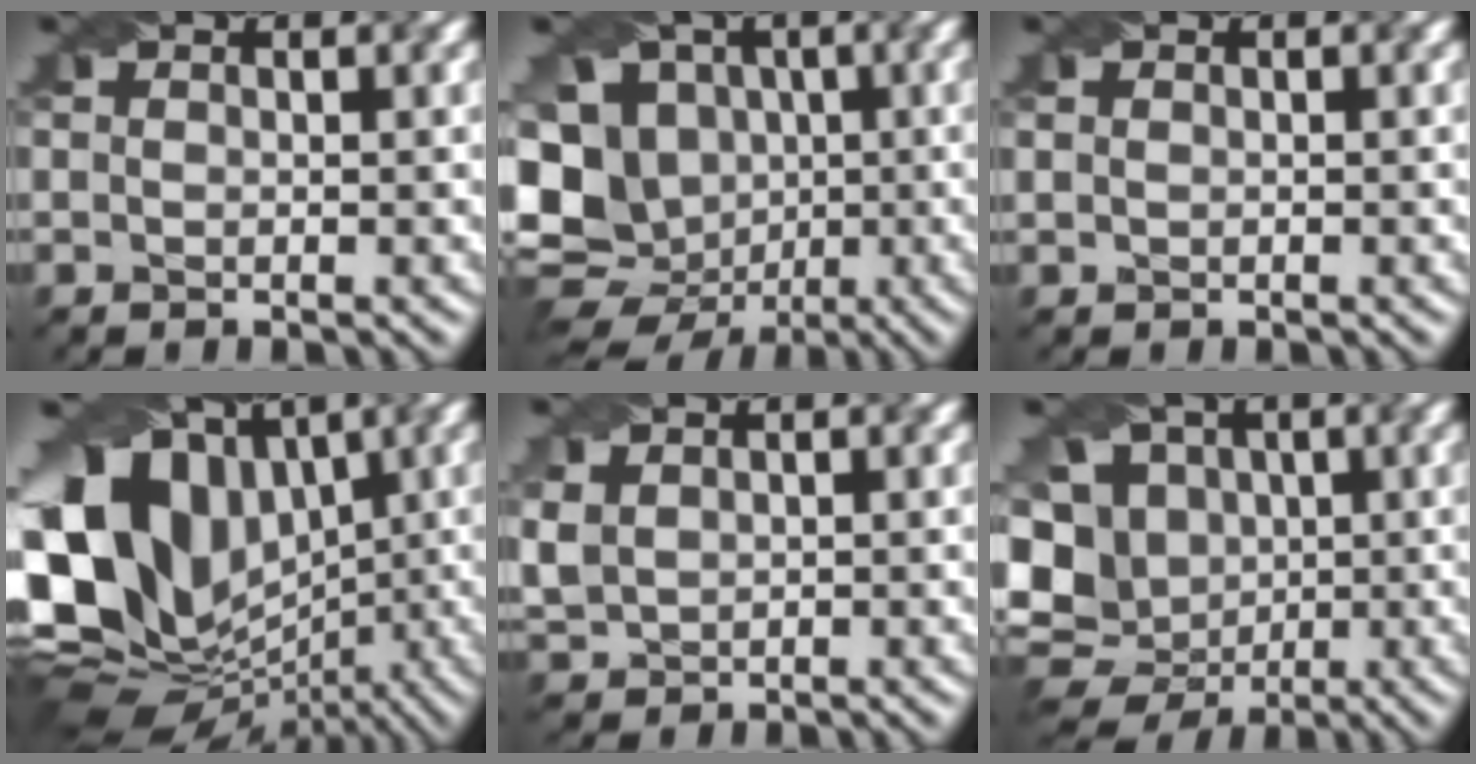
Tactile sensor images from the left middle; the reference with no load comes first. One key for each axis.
{"total": 16.0, "fx": -2.8, "fy": 13.9, "fz": 7.5, "tx": -0.148, "ty": 0.001, "tz": -0.070}
{"total": 0.5, "fx": 0.3, "fy": 0.4, "fz": 0.2, "tx": -0.005, "ty": -0.001, "tz": 0.007}
{"total": 18.2, "fx": 1.8, "fy": 14.4, "fz": 11.0, "tx": -0.206, "ty": 0.001, "tz": 0.045}
{"total": 2.5, "fx": 0.9, "fy": 1.9, "fz": 1.3, "tx": -0.045, "ty": 0.003, "tz": 0.025}
{"total": 13.4, "fx": -1.3, "fy": 11.7, "fz": 6.5, "tx": -0.125, "ty": 0.014, "tz": -0.046}